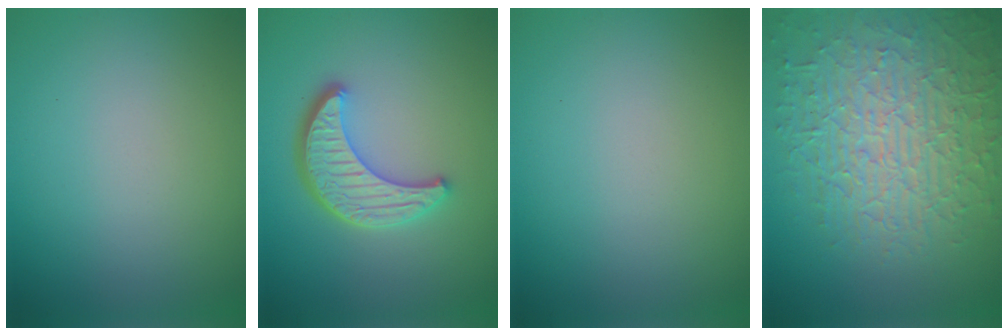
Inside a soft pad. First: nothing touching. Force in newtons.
{"total": 4.6, "press": 3.8, "slide": 2.5}
{"total": 0.0}
{"total": 9.0, "press": 6.2, "slide": 6.5}